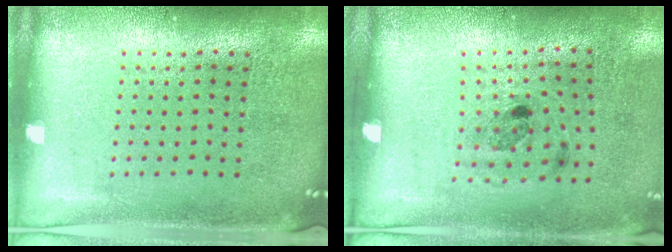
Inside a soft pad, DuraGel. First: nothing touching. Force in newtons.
{"total": 1.2, "press": 0.8, "slide": 0.9}